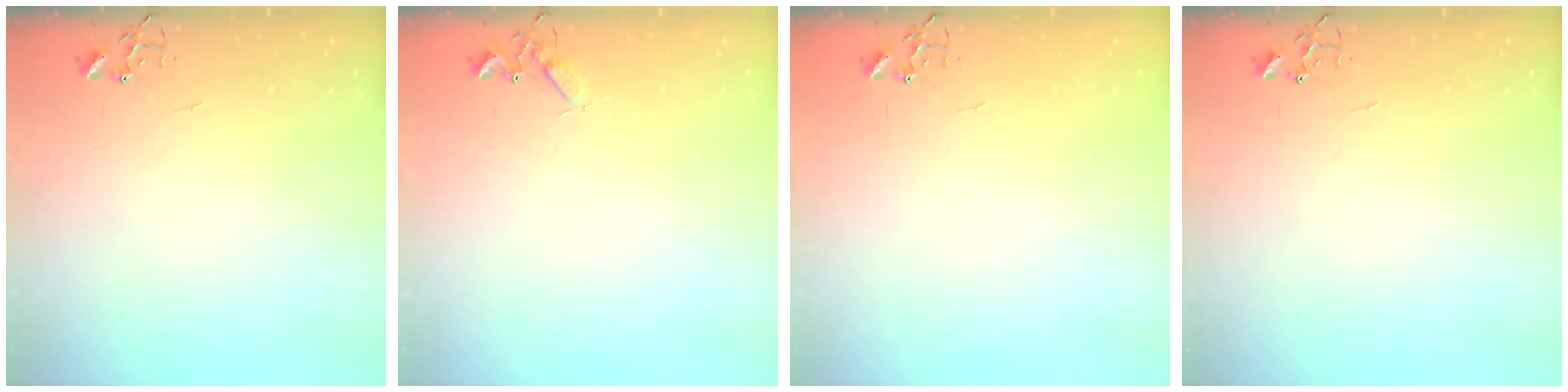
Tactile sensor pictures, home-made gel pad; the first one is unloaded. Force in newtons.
{"total": 4.6, "press": 4.6, "slide": 0.6}
{"total": 0.0}
{"total": 0.0}